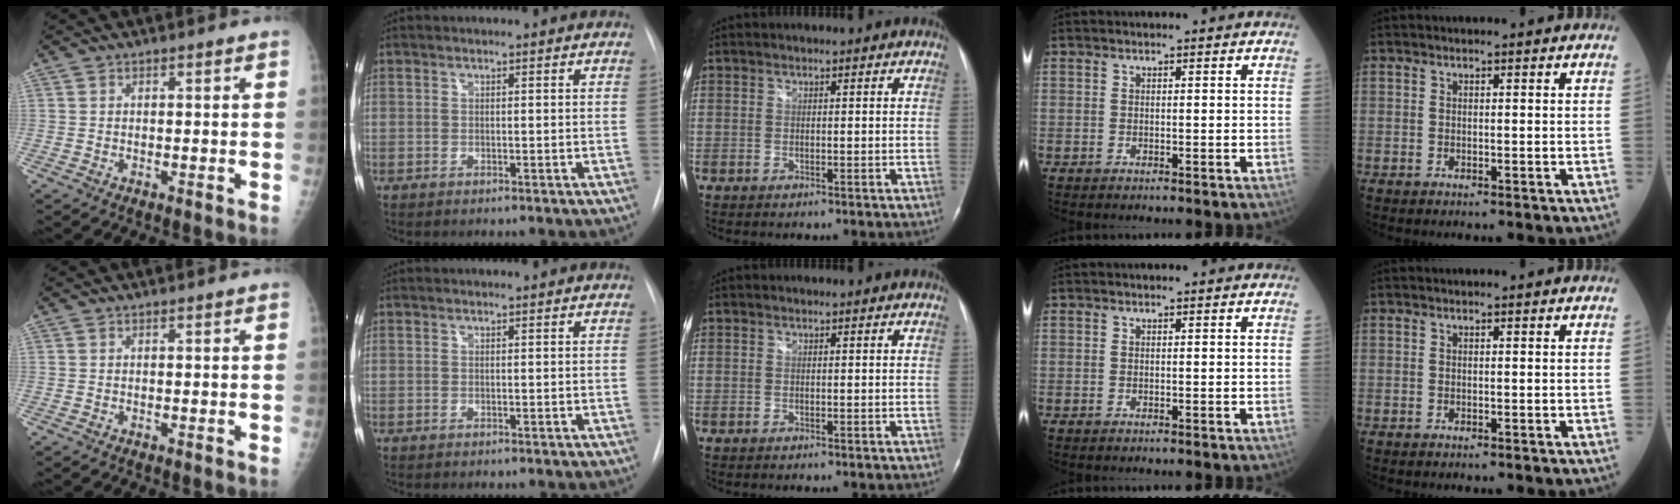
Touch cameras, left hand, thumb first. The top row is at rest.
{}